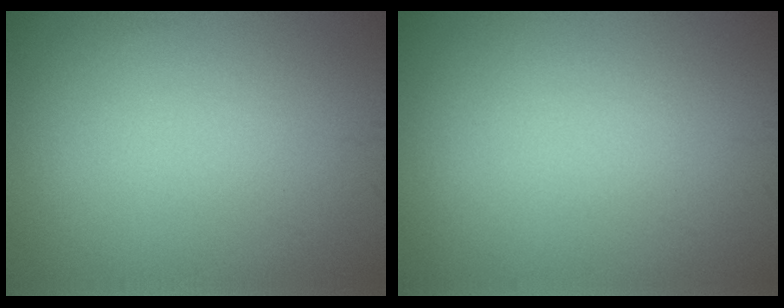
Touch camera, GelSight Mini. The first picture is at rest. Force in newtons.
{"total": 0.0}